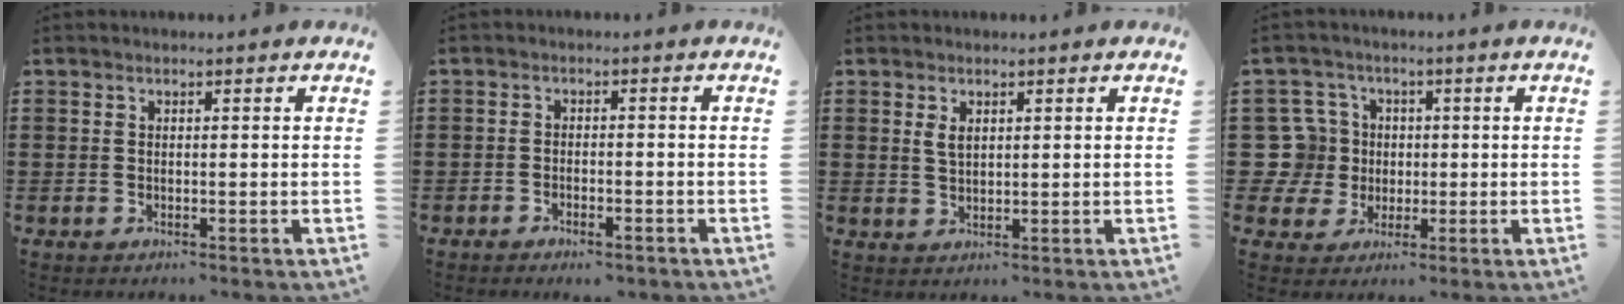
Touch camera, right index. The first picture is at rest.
{"total": 1.5, "force": [-1.3, 0.2, 0.5], "torque": [-0.016, -0.002, -0.025]}
{"total": 2.0, "force": [0.9, 1.1, 1.4], "torque": [-0.032, 0.004, 0.017]}
{"total": 8.9, "force": [0.8, 8.4, 2.7], "torque": [-0.105, 0.012, 0.017]}